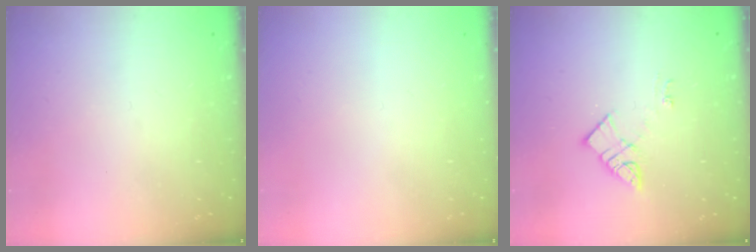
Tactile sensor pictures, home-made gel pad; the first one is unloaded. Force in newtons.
{"total": 1.5, "press": 1.5, "slide": 0.1}
{"total": 6.4, "press": 6.4, "slide": 0.6}